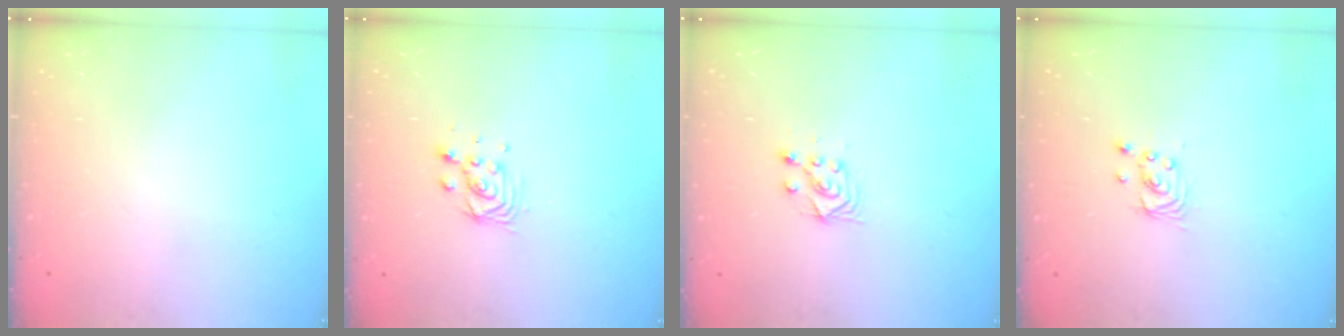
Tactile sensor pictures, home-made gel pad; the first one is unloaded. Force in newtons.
{"total": 4.9, "press": 4.9, "slide": 0.4}
{"total": 4.9, "press": 4.8, "slide": 1.0}
{"total": 2.4, "press": 2.4, "slide": 0.2}